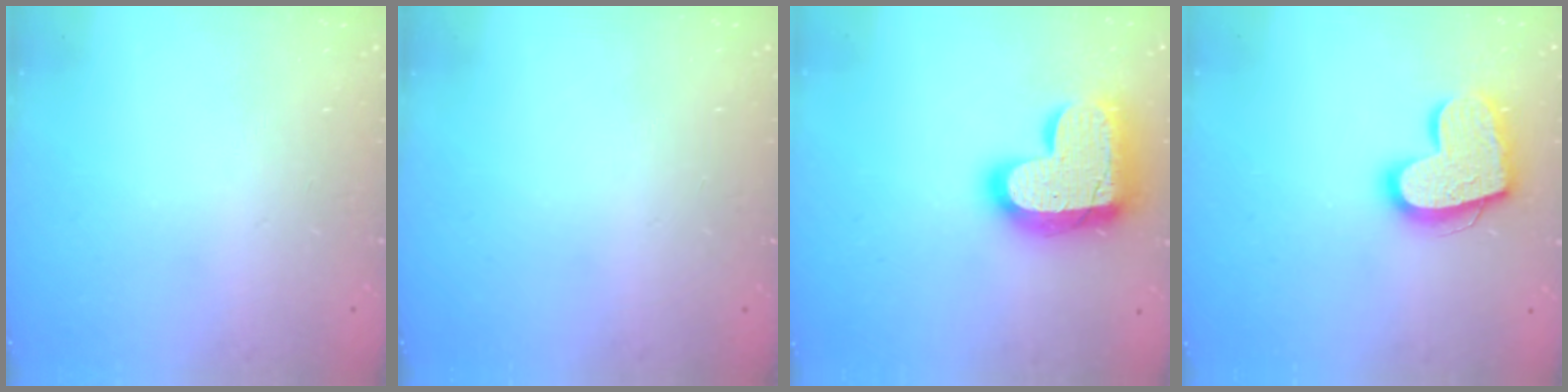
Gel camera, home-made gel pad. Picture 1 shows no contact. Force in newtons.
{"total": 0.0}
{"total": 20.2, "press": 20.1, "slide": 1.3}
{"total": 16.9, "press": 16.9, "slide": 1.3}